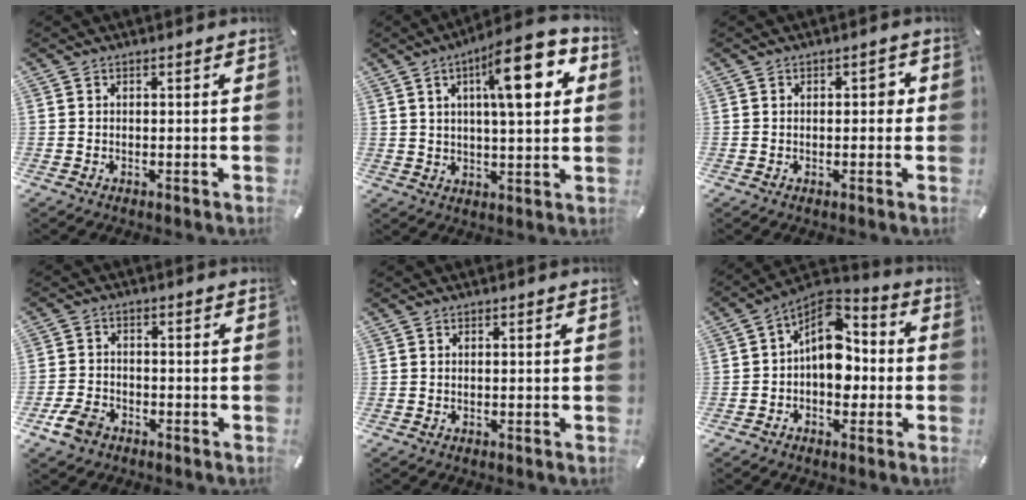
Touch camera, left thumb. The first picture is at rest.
{"total": 16.5, "force": [6.6, 5.6, 14.0], "torque": [-0.196, -0.021, 0.098]}
{"total": 2.1, "force": [0.2, 1.2, 1.7], "torque": [-0.008, 0.000, -0.005]}
{"total": 5.7, "force": [-3.1, 4.1, 2.4], "torque": [-0.053, 0.017, -0.058]}
{"total": 0.0}
{"total": 11.1, "force": [0.2, 8.0, 7.7], "torque": [-0.114, -0.011, 0.001]}